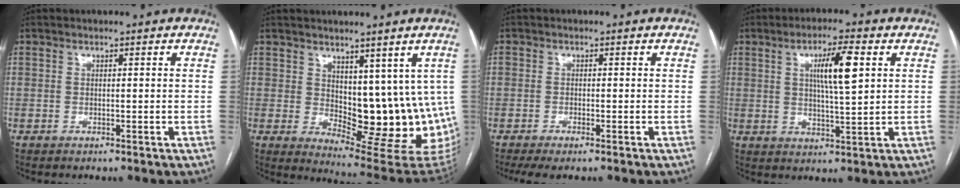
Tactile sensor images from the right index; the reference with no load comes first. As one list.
[{"total": 14.8, "force": [2.0, 7.6, 12.6], "torque": [-0.156, -0.013, 0.049]}, {"total": 3.7, "force": [-2.6, 1.2, 2.3], "torque": [-0.048, -0.007, -0.046]}, {"total": 7.9, "force": [2.4, 0.8, 7.5], "torque": [-0.130, 0.004, 0.041]}]